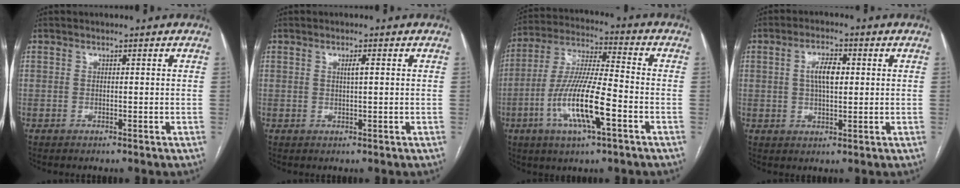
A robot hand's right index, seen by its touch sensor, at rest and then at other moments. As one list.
[{"total": 1.4, "force": [0.4, 0.1, 1.4], "torque": [-0.024, 0.002, 0.005]}, {"total": 14.3, "force": [-5.1, 2.0, 13.2], "torque": [-0.268, -0.007, -0.093]}, {"total": 5.1, "force": [0.9, 2.0, 4.6], "torque": [-0.087, 0.009, 0.016]}]